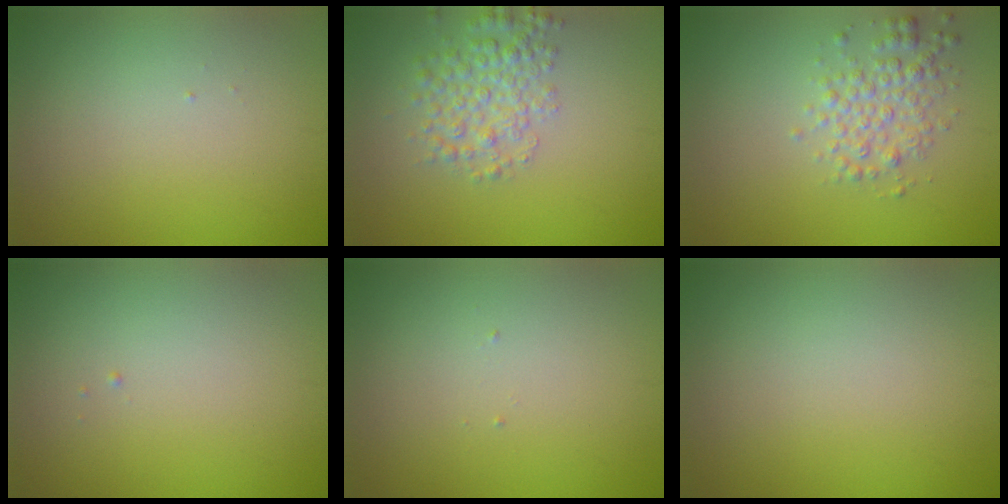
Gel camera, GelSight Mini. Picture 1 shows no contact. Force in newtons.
{"total": 3.5, "press": 3.5, "slide": 0.1}
{"total": 2.8, "press": 2.8, "slide": 0.0}
{"total": 0.0}
{"total": 0.0}
{"total": 0.0}